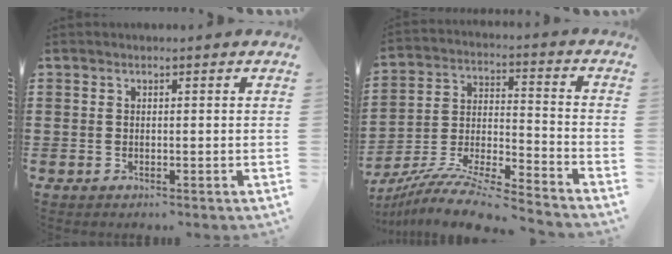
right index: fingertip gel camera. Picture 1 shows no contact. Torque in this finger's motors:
{"motor_torque": [1.13, 1.01, 0.54, 0.16]}